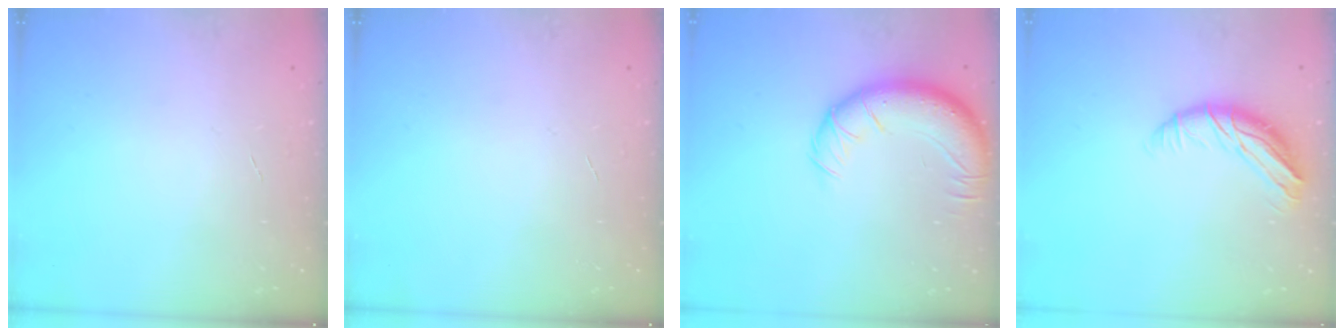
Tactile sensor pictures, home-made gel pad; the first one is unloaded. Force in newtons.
{"total": 0.0}
{"total": 14.7, "press": 14.4, "slide": 3.0}
{"total": 10.8, "press": 10.7, "slide": 0.7}